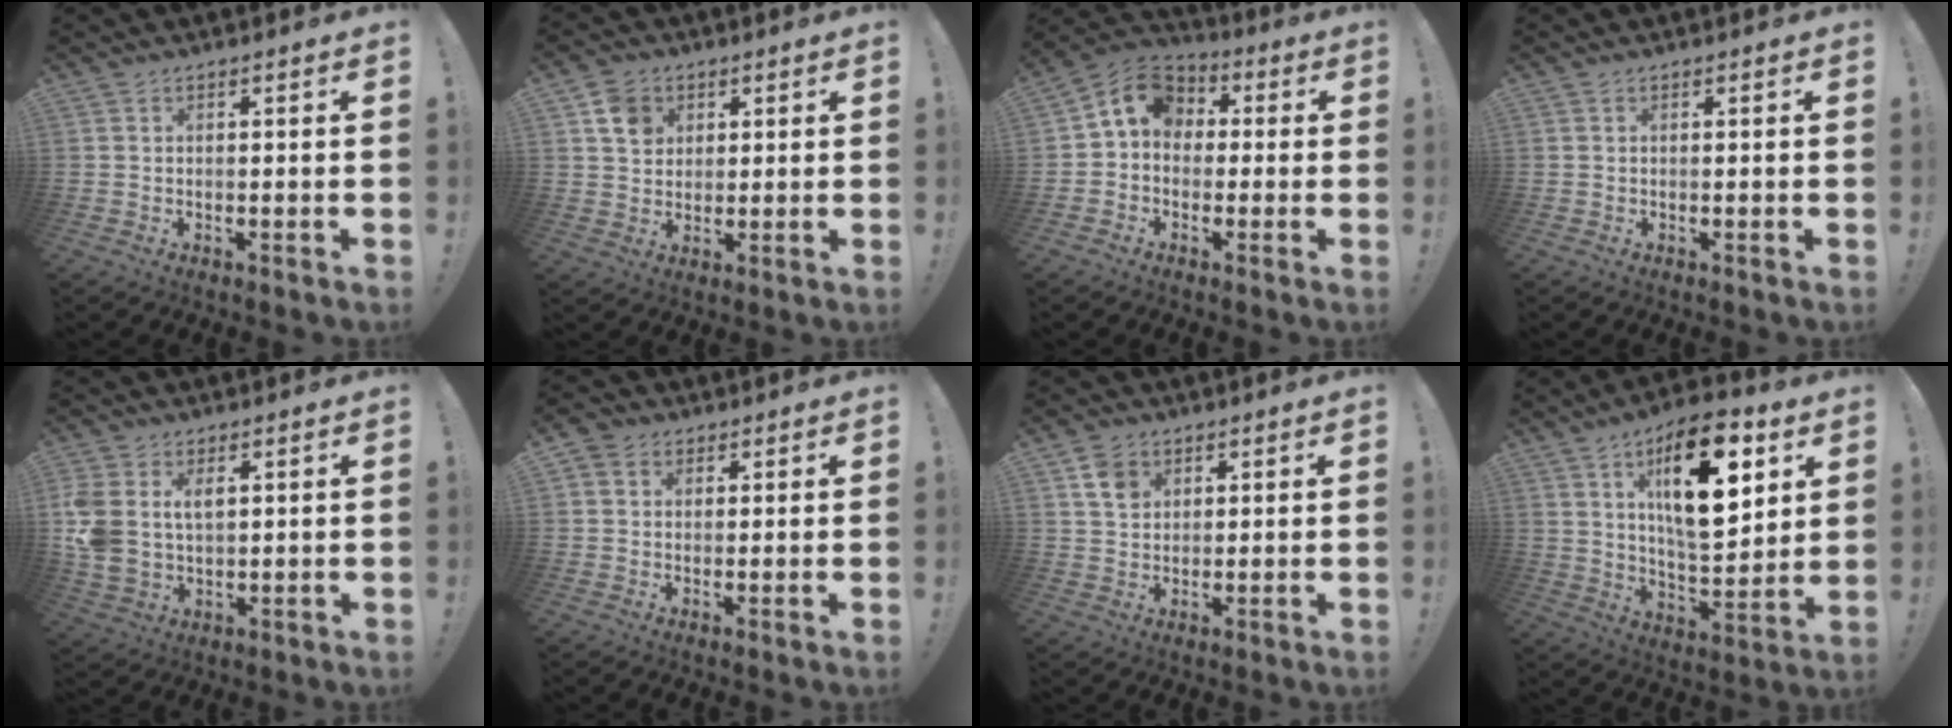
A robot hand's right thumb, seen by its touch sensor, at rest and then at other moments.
{"total": 7.4, "force": [3.4, 6.1, 2.5], "torque": [-0.030, -0.010, 0.067]}
{"total": 9.1, "force": [1.3, 7.6, 4.9], "torque": [-0.074, 0.010, 0.032]}
{"total": 0.0}
{"total": 8.3, "force": [2.7, 6.2, 4.9], "torque": [-0.094, -0.006, 0.051]}
{"total": 3.8, "force": [1.3, 3.3, 1.3], "torque": [-0.015, -0.004, 0.024]}
{"total": 5.8, "force": [3.0, 4.4, 2.3], "torque": [-0.027, -0.009, 0.056]}
{"total": 21.5, "force": [8.7, 9.2, 17.4], "torque": [-0.273, -0.025, 0.133]}